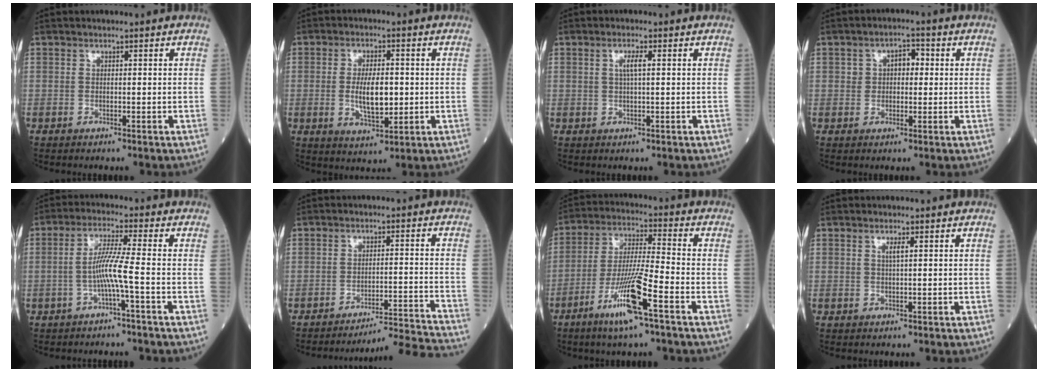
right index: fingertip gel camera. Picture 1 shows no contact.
{"total": 7.0, "force": [-0.3, 2.5, 6.5], "torque": [-0.119, -0.006, -0.003]}
{"total": 2.2, "force": [0.5, 0.2, 2.1], "torque": [-0.044, 0.001, 0.009]}
{"total": 3.9, "force": [0.8, 2.5, 2.9], "torque": [-0.043, 0.017, 0.012]}
{"total": 5.5, "force": [-1.6, -1.0, 5.1], "torque": [-0.103, 0.008, -0.032]}
{"total": 12.2, "force": [-11.5, -4.2, 0.6], "torque": [0.016, -0.010, -0.163]}
{"total": 11.6, "force": [-5.8, -0.1, 10.0], "torque": [-0.196, -0.016, -0.112]}
{"total": 1.3, "force": [0.5, 0.0, 1.2], "torque": [-0.027, -0.001, 0.008]}